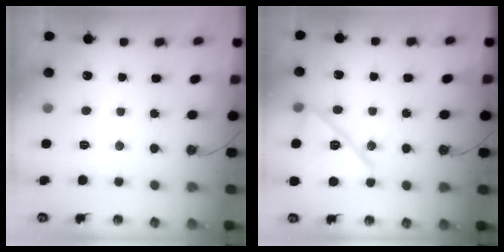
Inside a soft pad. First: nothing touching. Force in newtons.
{"total": 14.0, "press": 14.0, "slide": 1.1}